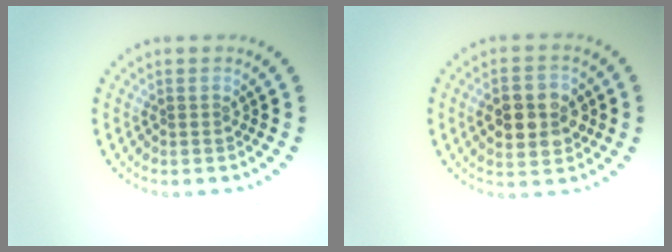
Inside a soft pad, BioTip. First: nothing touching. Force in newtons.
{"total": 4.9, "press": 4.9, "slide": 0.1}